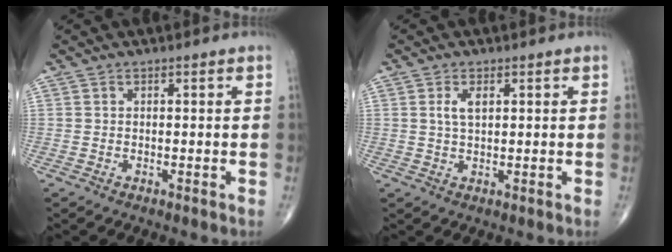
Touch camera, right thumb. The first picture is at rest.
{"total": 2.9, "force": [0.9, 1.4, 2.4], "torque": [-0.045, 0.001, 0.018]}